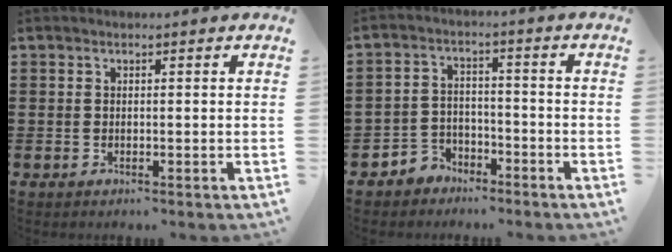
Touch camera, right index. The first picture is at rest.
{"total": 4.0, "force": [-3.4, 2.1, 0.2], "torque": [-0.021, 0.008, -0.072]}